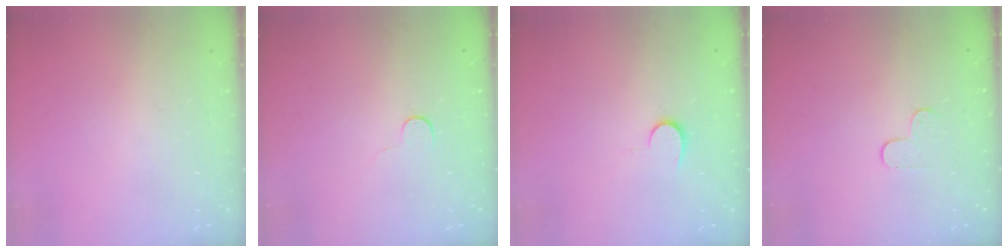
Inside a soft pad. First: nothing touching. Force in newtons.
{"total": 5.6, "press": 5.5, "slide": 0.6}
{"total": 6.3, "press": 6.3, "slide": 0.5}
{"total": 4.7, "press": 4.6, "slide": 0.5}